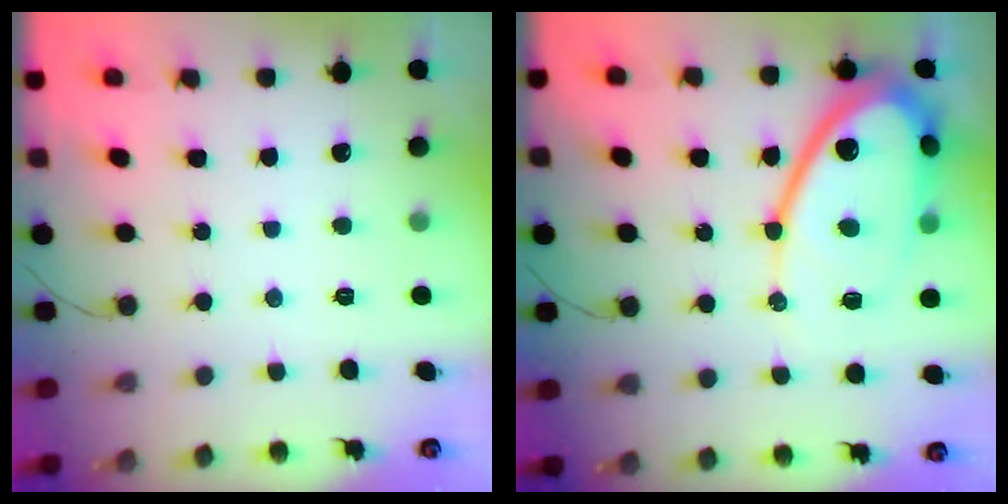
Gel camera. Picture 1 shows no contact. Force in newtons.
{"total": 17.8, "press": 17.7, "slide": 1.3}